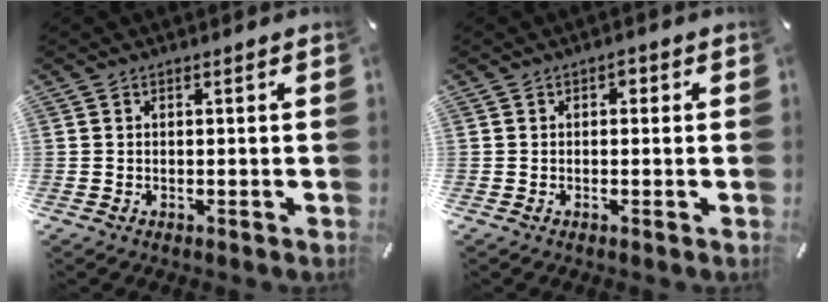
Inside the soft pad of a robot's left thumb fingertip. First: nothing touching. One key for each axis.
{"total": 1.2, "fx": -0.1, "fy": 1.0, "fz": 0.7, "tx": -0.015, "ty": 0.008, "tz": -0.004}